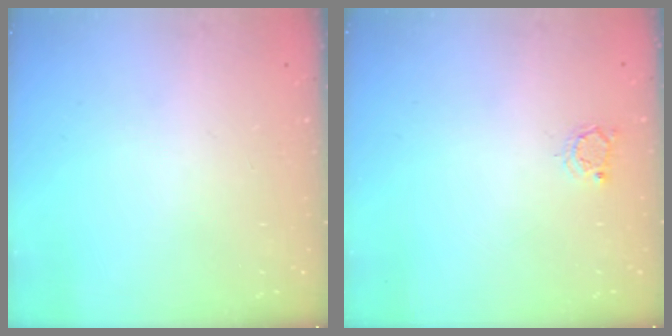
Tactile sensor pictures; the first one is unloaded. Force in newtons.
{"total": 2.8, "press": 2.8, "slide": 0.5}